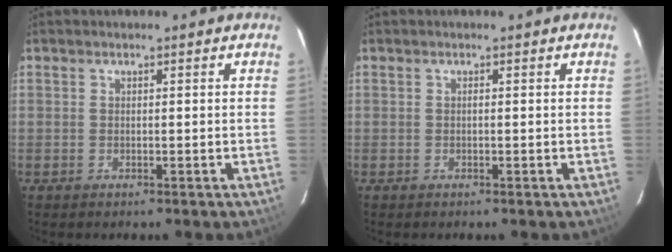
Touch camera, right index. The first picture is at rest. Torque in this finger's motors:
{"motor_torque": [0.12, -0.02, 0.06, 0.01]}